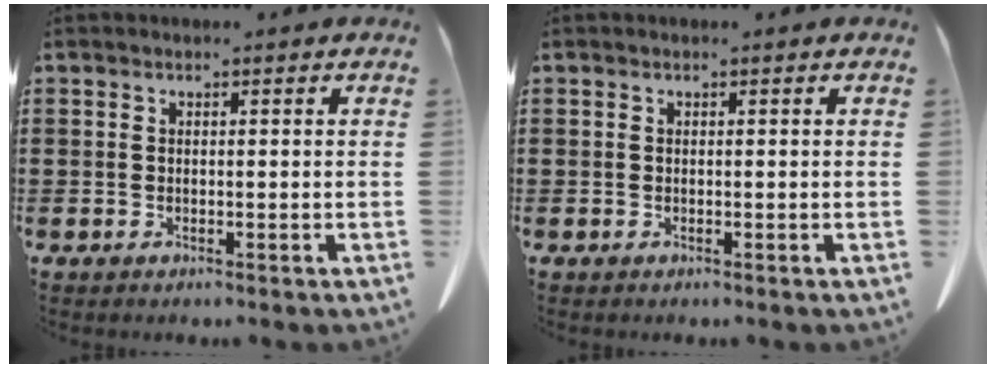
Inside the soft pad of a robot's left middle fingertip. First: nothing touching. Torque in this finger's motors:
{"motor_torque": [0.01, -0.13, 0.02, -0.01]}